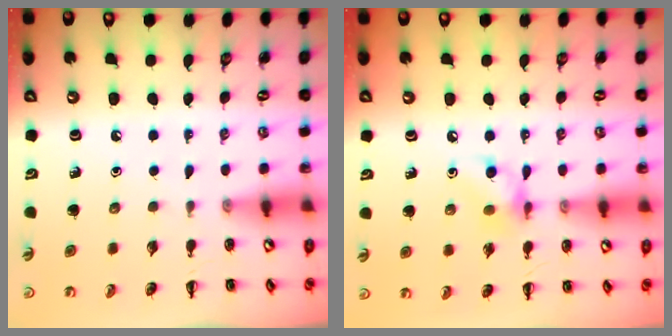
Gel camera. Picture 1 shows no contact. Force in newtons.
{"total": 8.4, "press": 8.3, "slide": 0.9}